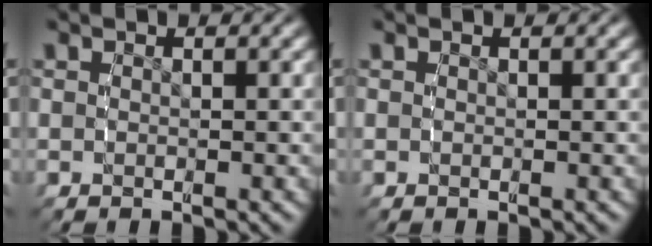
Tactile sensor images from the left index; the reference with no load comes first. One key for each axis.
{"total": 0.0}